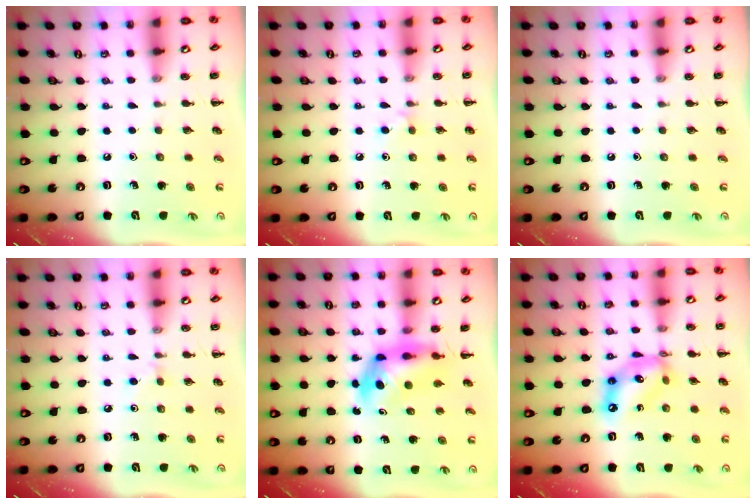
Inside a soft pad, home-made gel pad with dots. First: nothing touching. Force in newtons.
{"total": 3.8, "press": 3.6, "slide": 1.4}
{"total": 0.0}
{"total": 3.2, "press": 3.0, "slide": 1.3}
{"total": 5.0, "press": 4.8, "slide": 1.3}
{"total": 13.5, "press": 13.0, "slide": 3.6}